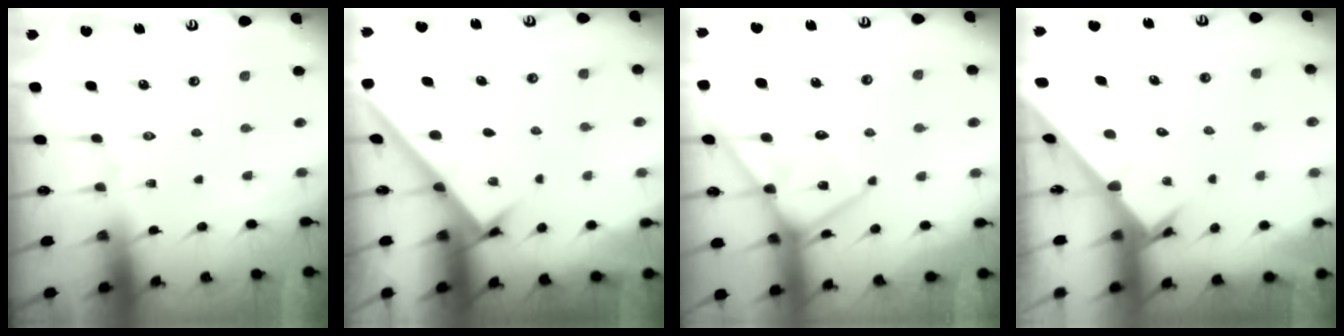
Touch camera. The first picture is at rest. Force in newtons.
{"total": 2.7, "press": 2.6, "slide": 0.3}
{"total": 12.9, "press": 12.8, "slide": 1.3}
{"total": 2.6, "press": 2.6, "slide": 0.2}